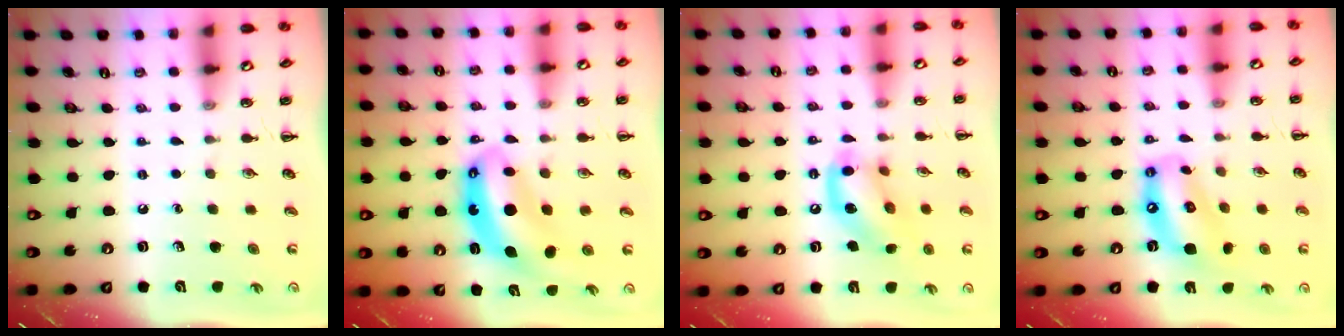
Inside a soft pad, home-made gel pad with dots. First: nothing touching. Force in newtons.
{"total": 8.9, "press": 8.6, "slide": 2.2}
{"total": 14.4, "press": 14.3, "slide": 1.5}
{"total": 12.7, "press": 12.2, "slide": 3.5}